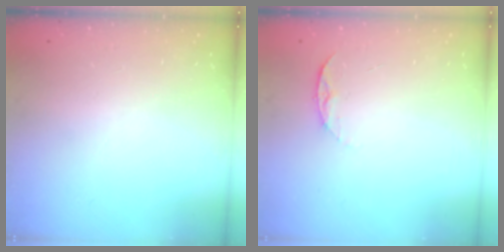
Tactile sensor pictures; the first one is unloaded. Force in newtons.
{"total": 5.2, "press": 5.2, "slide": 0.6}